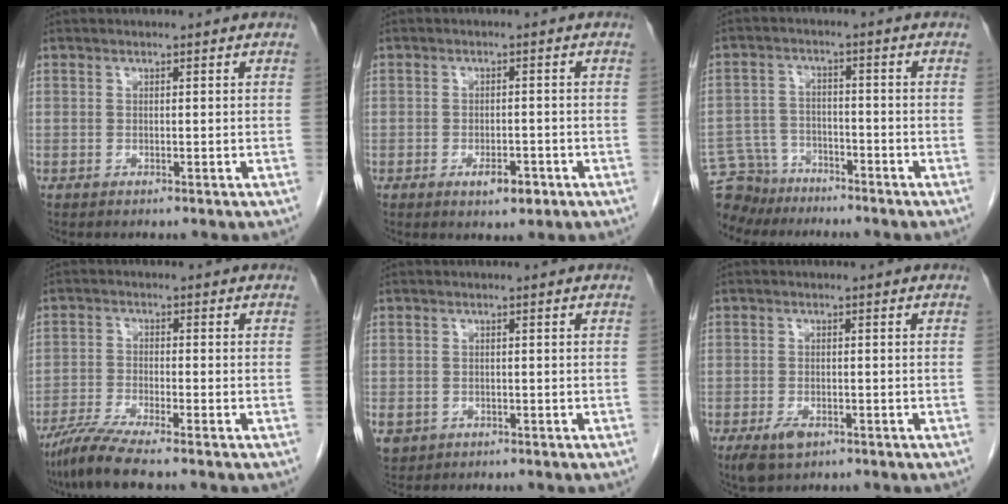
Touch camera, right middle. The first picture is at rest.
{"total": 3.4, "force": [-1.8, 1.5, 2.5], "torque": [-0.032, 0.003, -0.021]}
{"total": 8.5, "force": [-7.6, 3.8, 0.2], "torque": [-0.014, 0.008, -0.136]}
{"total": 6.0, "force": [-5.0, -0.6, 3.4], "torque": [-0.066, -0.022, -0.097]}
{"total": 3.9, "force": [-1.8, 3.3, 1.0], "torque": [-0.022, 0.000, -0.023]}
{"total": 3.7, "force": [-2.1, 1.8, 2.5], "torque": [-0.050, -0.006, -0.028]}